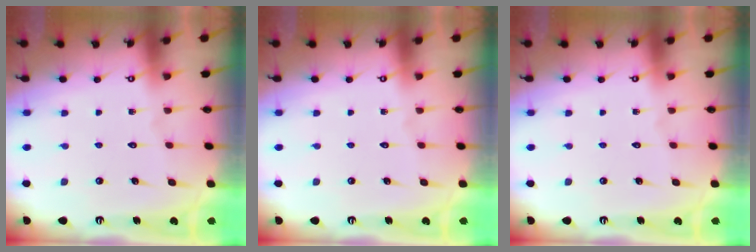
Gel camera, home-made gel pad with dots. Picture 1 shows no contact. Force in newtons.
{"total": 0.0}
{"total": 0.0}